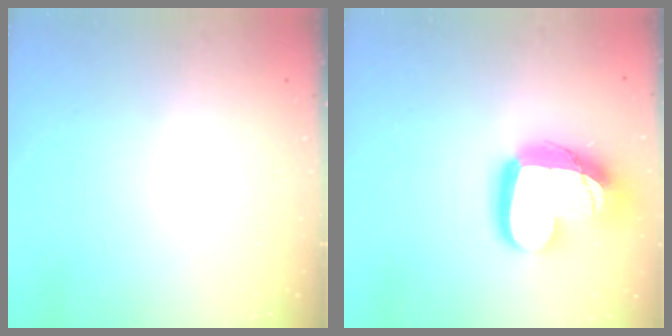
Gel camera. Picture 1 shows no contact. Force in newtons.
{"total": 19.1, "press": 19.1, "slide": 1.4}